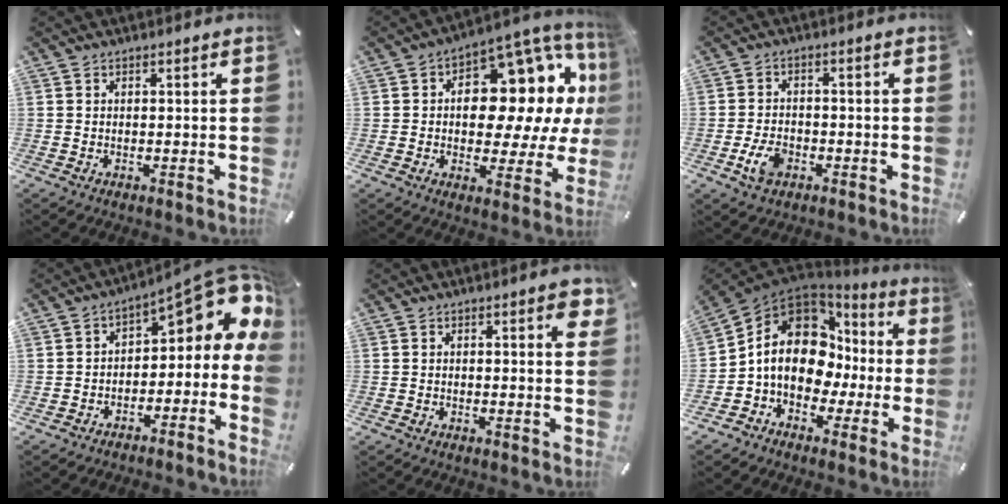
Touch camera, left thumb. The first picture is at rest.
{"total": 16.4, "force": [5.1, 10.3, 11.7], "torque": [-0.138, -0.054, 0.086]}
{"total": 6.0, "force": [-2.5, 4.0, 3.8], "torque": [-0.083, 0.008, -0.046]}
{"total": 11.2, "force": [4.5, 5.7, 8.5], "torque": [-0.106, -0.040, 0.069]}
{"total": 3.2, "force": [1.2, 0.8, 2.9], "torque": [-0.041, -0.002, 0.016]}
{"total": 15.4, "force": [0.7, 12.0, 9.6], "torque": [-0.180, -0.006, 0.013]}